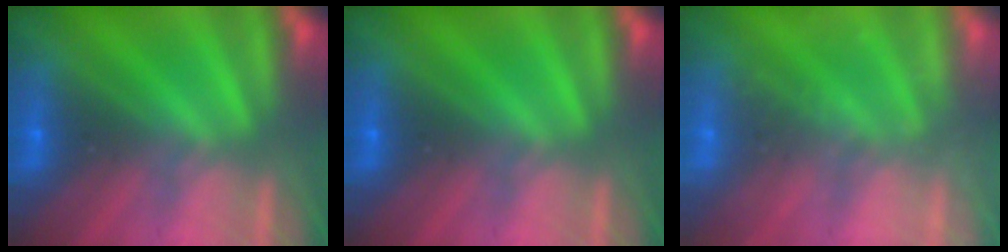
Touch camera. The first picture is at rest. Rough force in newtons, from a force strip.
{"total": 0.0}
{"total": 1.9}